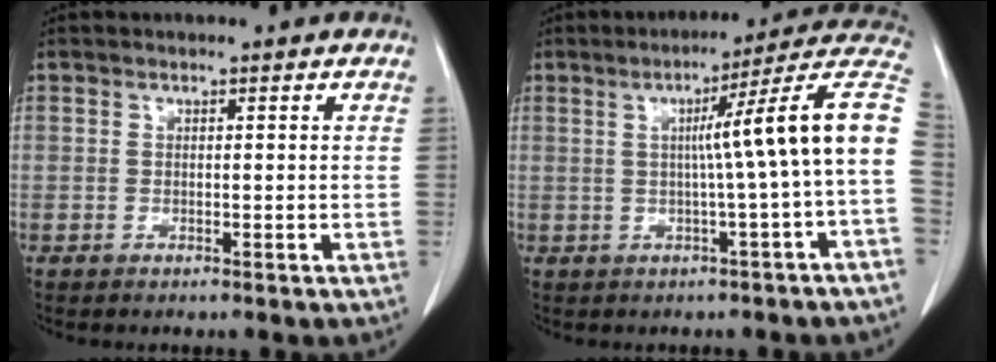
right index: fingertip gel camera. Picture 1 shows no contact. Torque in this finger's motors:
{"motor_torque": [1.41, -0.36, 0.72, 0.15]}